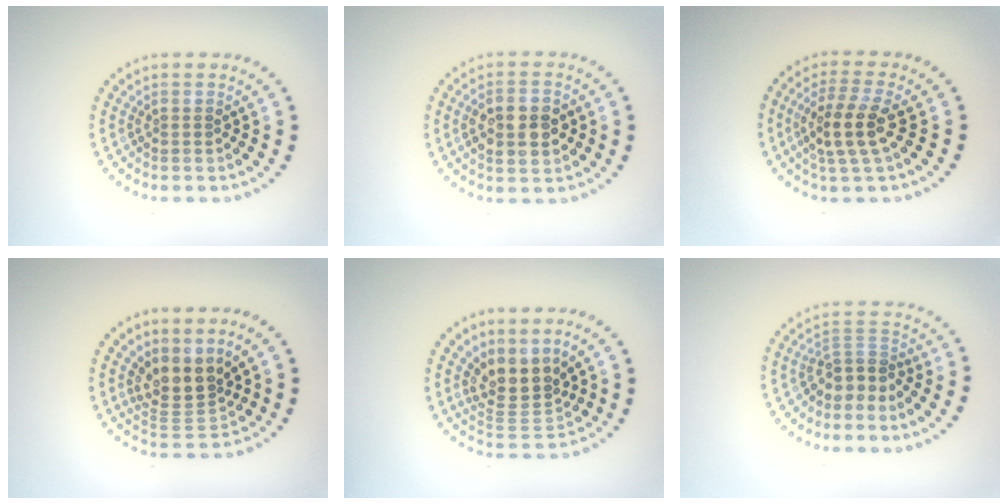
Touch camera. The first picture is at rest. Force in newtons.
{"total": 4.4, "press": 4.3, "slide": 0.5}
{"total": 3.9, "press": 3.5, "slide": 1.6}
{"total": 3.5, "press": 2.6, "slide": 2.4}
{"total": 3.9, "press": 3.0, "slide": 2.4}
{"total": 3.0, "press": 2.1, "slide": 2.0}